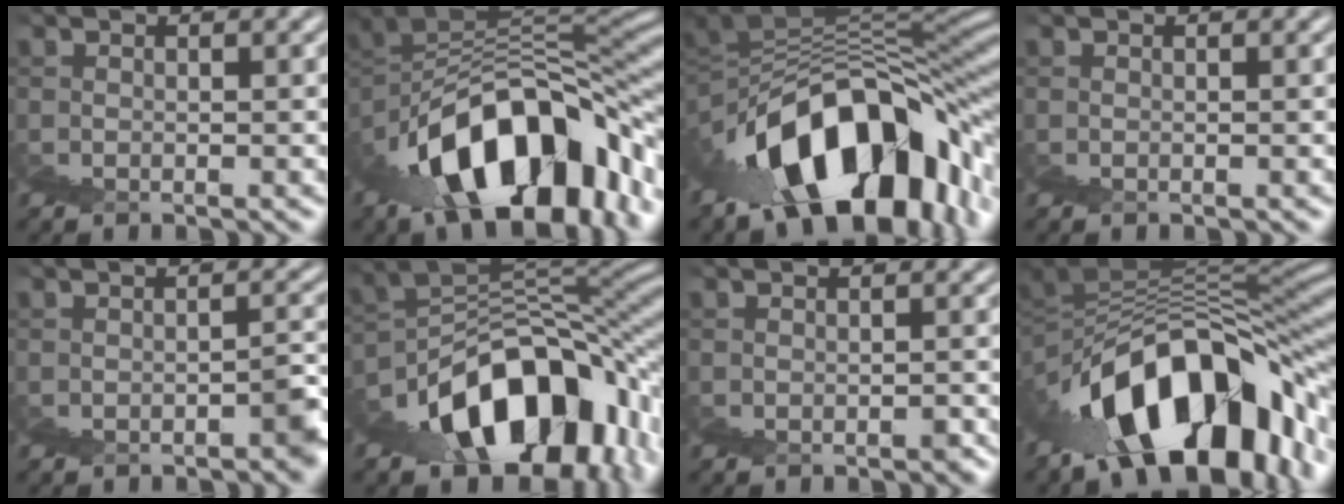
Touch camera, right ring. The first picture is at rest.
{"total": 14.6, "force": [-3.2, 7.3, 12.2], "torque": [-0.174, 0.004, -0.041]}
{"total": 15.7, "force": [-3.7, 8.0, 13.0], "torque": [-0.167, 0.014, -0.053]}
{"total": 0.0}
{"total": 1.6, "force": [-1.2, 0.4, 1.0], "torque": [-0.021, 0.009, -0.021]}
{"total": 15.4, "force": [-4.5, 8.8, 11.8], "torque": [-0.163, -0.019, -0.058]}
{"total": 0.6, "force": [-0.3, -0.1, -0.4], "torque": [0.009, 0.005, -0.007]}
{"total": 14.7, "force": [-3.5, 7.0, 12.4], "torque": [-0.166, 0.017, -0.050]}